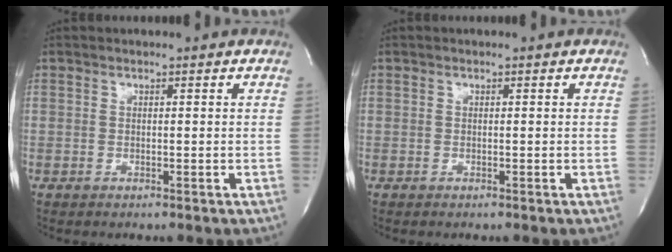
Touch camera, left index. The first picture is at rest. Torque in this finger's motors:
{"motor_torque": [0.00, 0.00, 0.00, 0.00]}